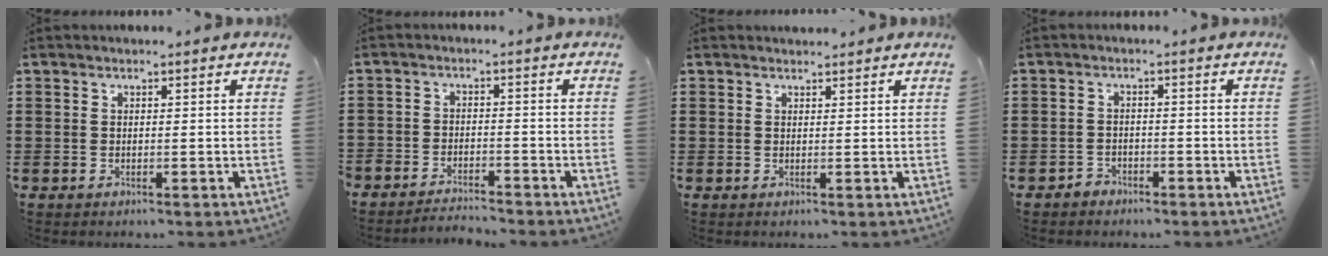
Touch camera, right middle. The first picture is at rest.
{"total": 3.2, "force": [-3.2, 0.3, -0.3], "torque": [-0.002, 0.001, -0.070]}
{"total": 0.9, "force": [0.9, 0.2, 0.0], "torque": [0.006, -0.003, 0.015]}
{"total": 1.7, "force": [-1.5, 0.7, 0.1], "torque": [-0.007, 0.003, -0.034]}